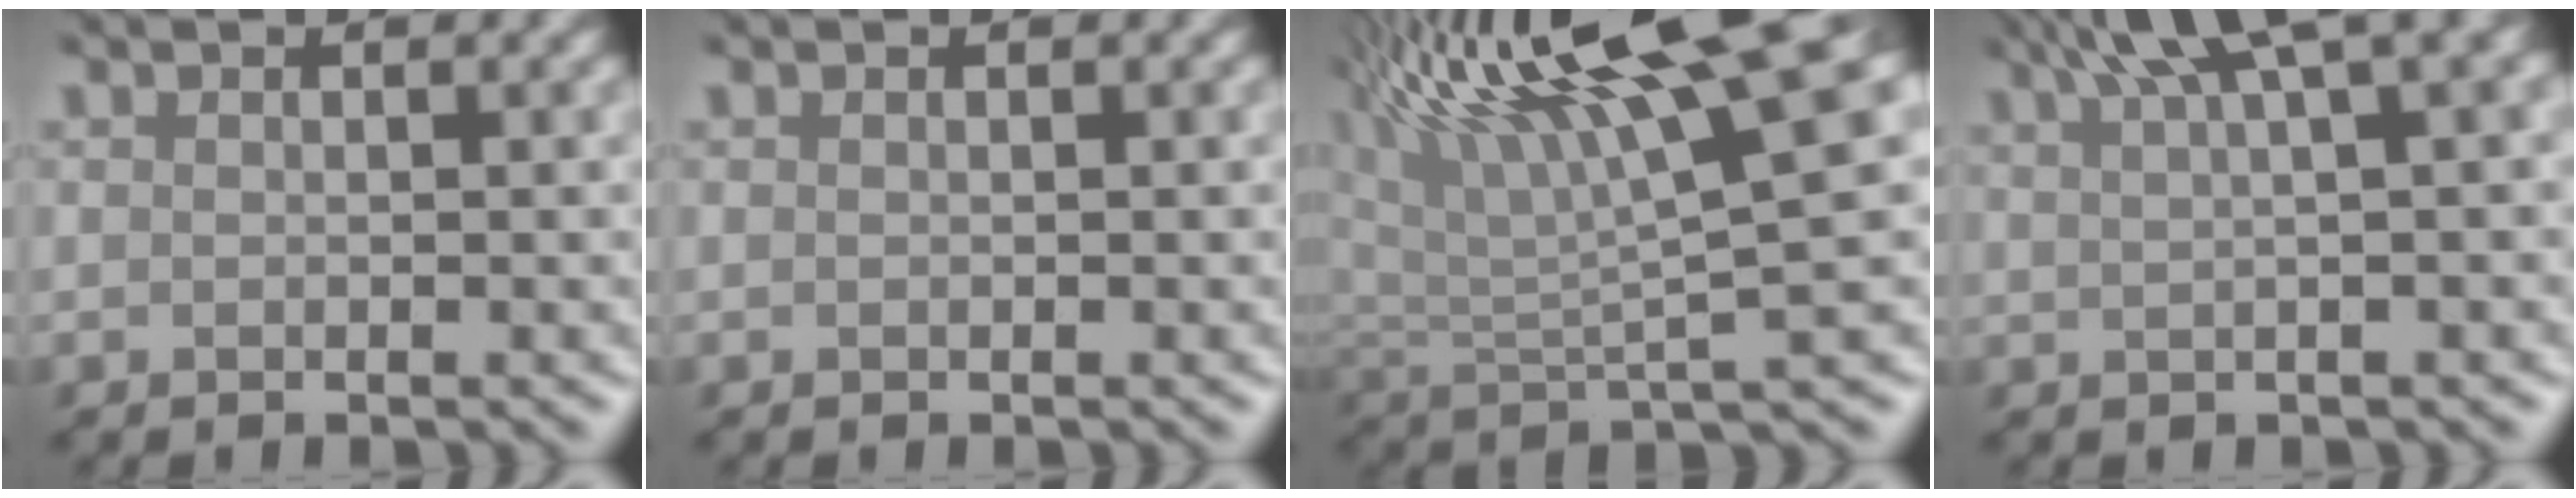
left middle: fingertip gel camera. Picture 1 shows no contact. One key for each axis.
{"total": 0.0}
{"total": 11.2, "fx": 6.7, "fy": 1.5, "fz": 8.8, "tx": -0.173, "ty": 0.008, "tz": 0.135}
{"total": 6.2, "fx": 4.0, "fy": 0.7, "fz": 4.7, "tx": -0.051, "ty": 0.030, "tz": 0.064}